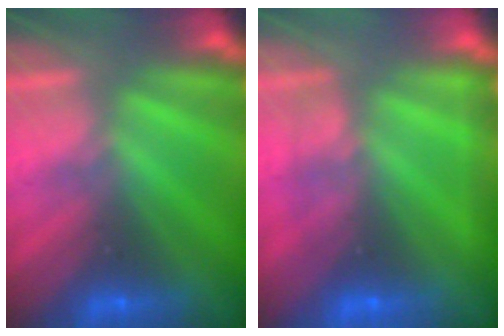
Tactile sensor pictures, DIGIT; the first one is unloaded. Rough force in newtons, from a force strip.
{"total": 2.1}